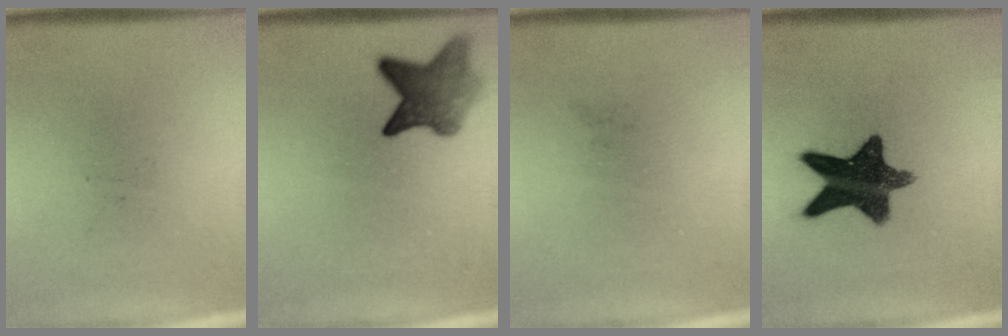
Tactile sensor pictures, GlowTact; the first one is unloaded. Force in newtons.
{"total": 6.2}
{"total": 0.0}
{"total": 13.3}